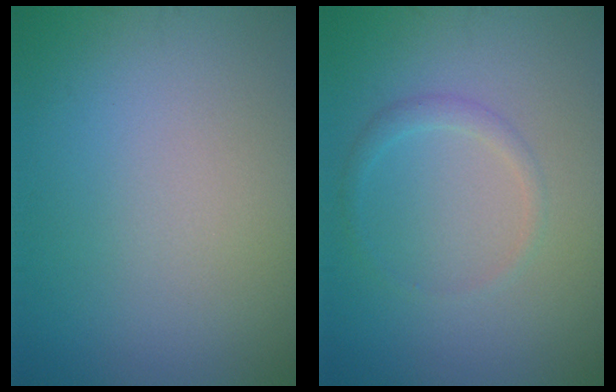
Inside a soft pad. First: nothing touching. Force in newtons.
{"total": 1.3, "press": 1.3, "slide": 0.0}